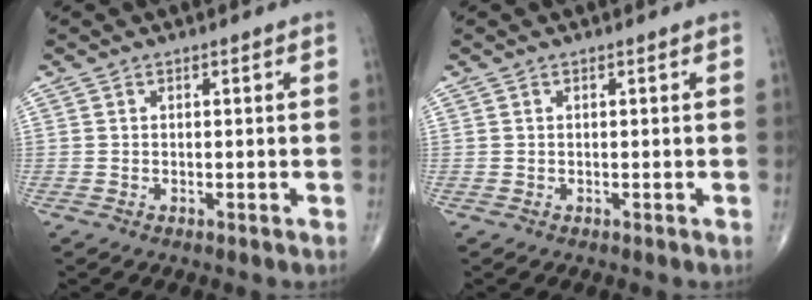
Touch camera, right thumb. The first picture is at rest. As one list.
[{"total": 0.0}]